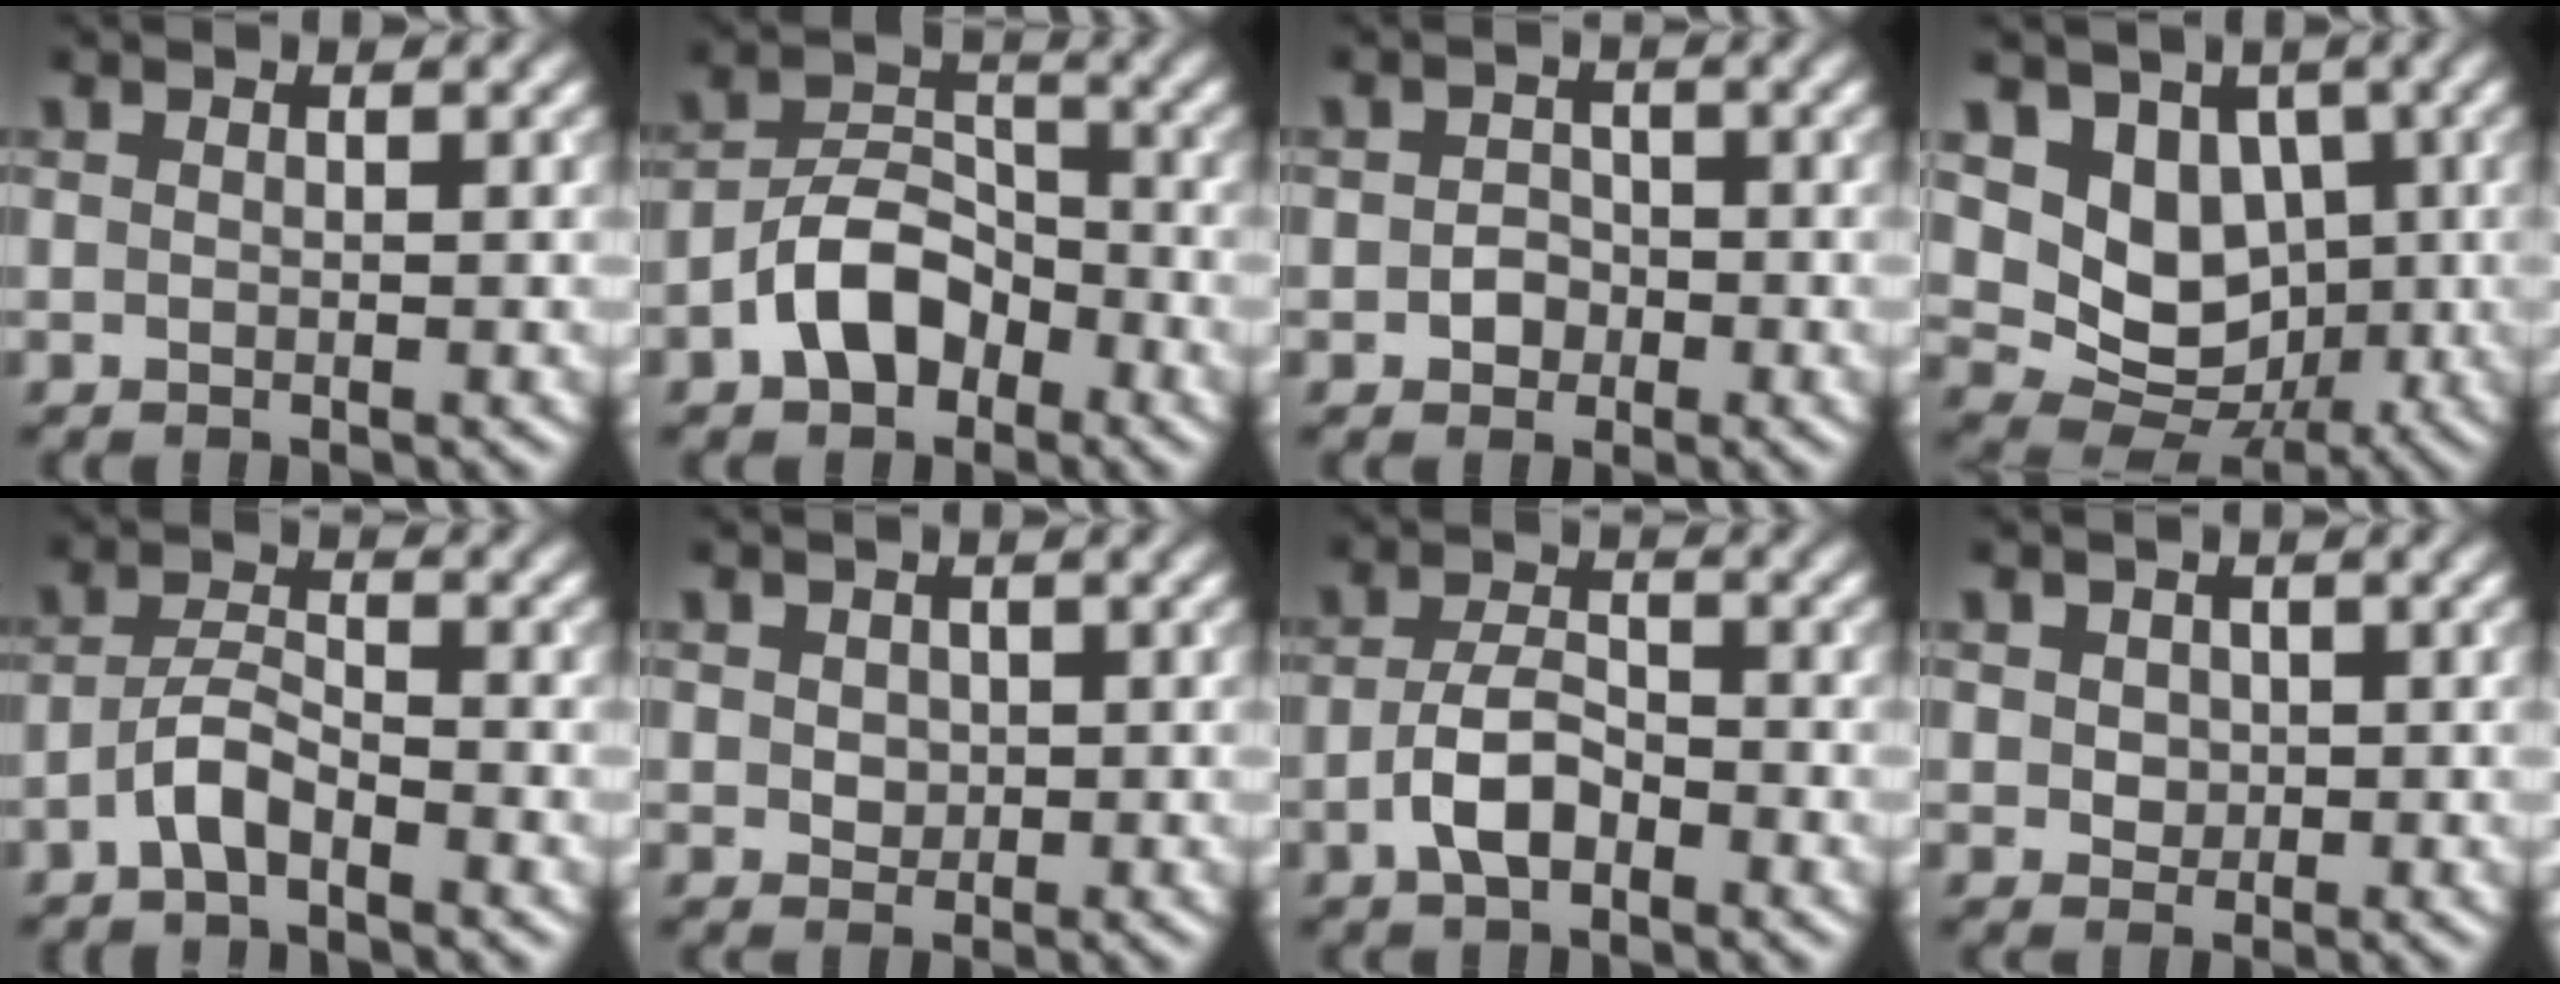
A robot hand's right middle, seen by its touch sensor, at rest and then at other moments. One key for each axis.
{"total": 5.3, "fx": -2.9, "fy": 3.3, "fz": 3.0, "tx": -0.051, "ty": 0.009, "tz": -0.060}
{"total": 1.7, "fx": -0.5, "fy": 1.5, "fz": 0.6, "tx": -0.004, "ty": 0.002, "tz": -0.012}
{"total": 7.5, "fx": 1.3, "fy": 5.9, "fz": 4.4, "tx": -0.064, "ty": -0.012, "tz": 0.014}
{"total": 2.7, "fx": -1.8, "fy": 0.9, "fz": 1.9, "tx": -0.040, "ty": 0.008, "tz": -0.041}
{"total": 1.3, "fx": 0.2, "fy": 1.1, "fz": 0.6, "tx": -0.011, "ty": -0.003, "tz": 0.007}
{"total": 3.6, "fx": -1.6, "fy": 1.7, "fz": 2.7, "tx": -0.052, "ty": 0.004, "tz": -0.036}
{"total": 1.6, "fx": 0.5, "fy": 1.4, "fz": 0.7, "tx": -0.010, "ty": 0.007, "tz": 0.008}